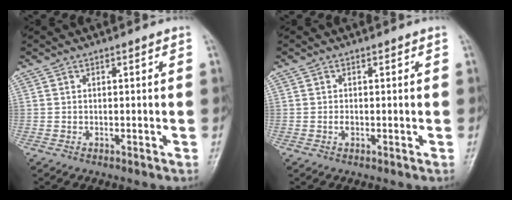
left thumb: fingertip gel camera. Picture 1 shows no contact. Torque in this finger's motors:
{"motor_torque": [-0.01, 0.00, 0.19, 0.10, 0.00]}